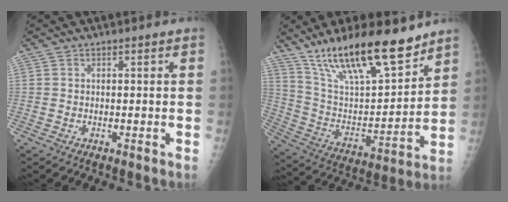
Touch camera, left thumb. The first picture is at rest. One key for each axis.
{"total": 22.4, "fx": 16.2, "fy": 6.3, "fz": 14.1, "tx": -0.213, "ty": -0.070, "tz": 0.292}